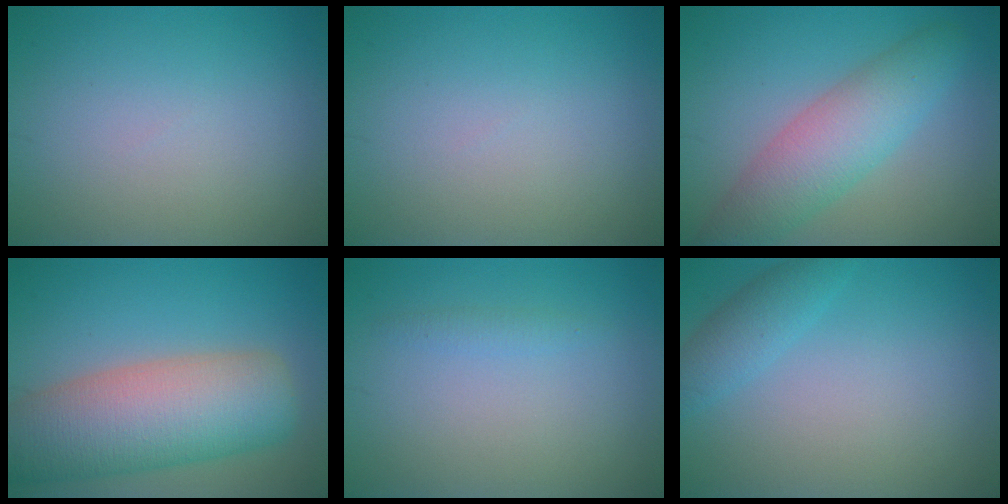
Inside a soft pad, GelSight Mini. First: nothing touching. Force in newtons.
{"total": 0.0}
{"total": 5.8, "press": 5.8, "slide": 0.2}
{"total": 10.5, "press": 10.5, "slide": 0.8}
{"total": 0.9, "press": 0.9, "slide": 0.0}
{"total": 2.4, "press": 2.4, "slide": 0.1}